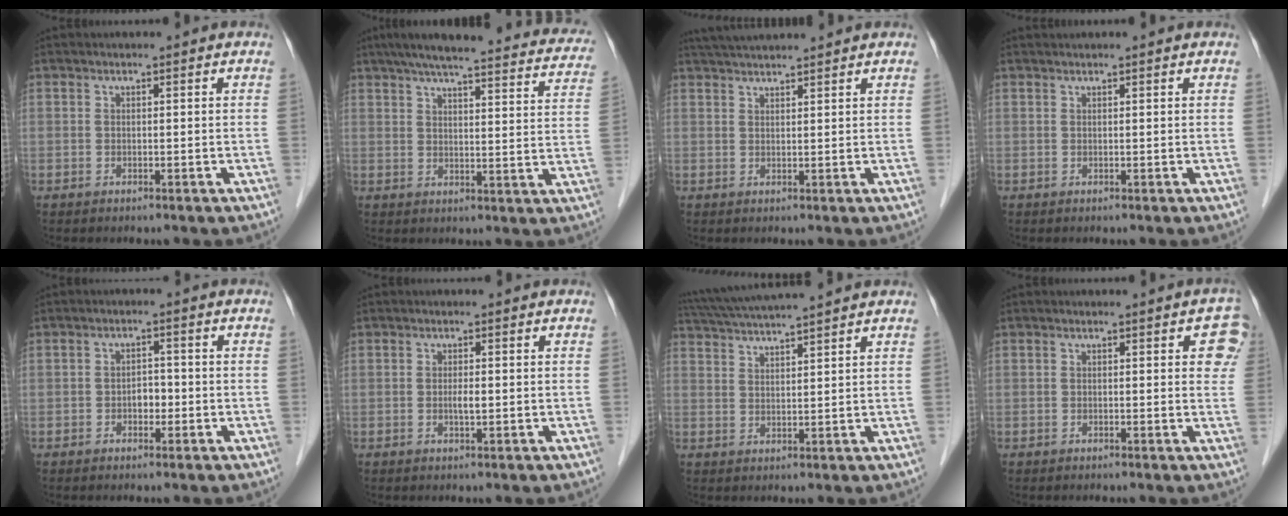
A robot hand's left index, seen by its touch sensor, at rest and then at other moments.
{"total": 28.4, "force": [24.7, 4.4, 13.3], "torque": [-0.195, -0.008, 0.292]}
{"total": 6.2, "force": [5.8, -0.1, 2.4], "torque": [-0.042, 0.035, 0.098]}
{"total": 1.7, "force": [1.5, 0.0, 0.6], "torque": [-0.002, 0.023, 0.028]}
{"total": 2.4, "force": [-1.0, 1.5, 1.6], "torque": [-0.020, 0.006, -0.015]}
{"total": 1.4, "force": [-0.3, 0.3, 1.4], "torque": [-0.026, -0.003, -0.005]}
{"total": 10.3, "force": [9.3, -0.7, 4.4], "torque": [-0.084, 0.031, 0.149]}
{"total": 3.9, "force": [1.7, 1.8, 3.0], "torque": [-0.011, -0.001, 0.011]}